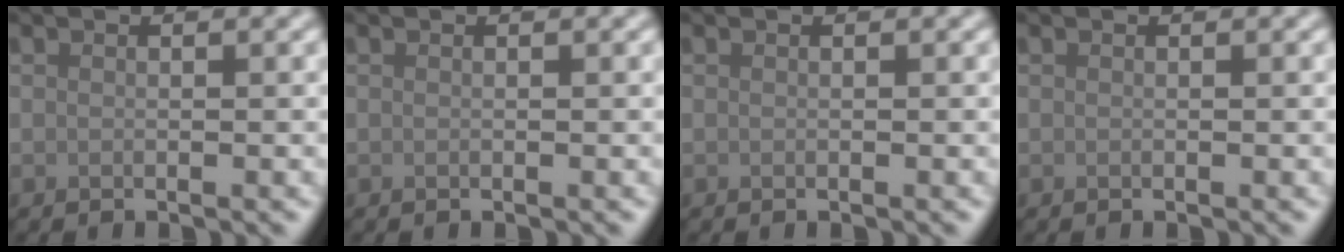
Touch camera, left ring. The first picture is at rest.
{"total": 0.0}
{"total": 0.0}
{"total": 0.0}